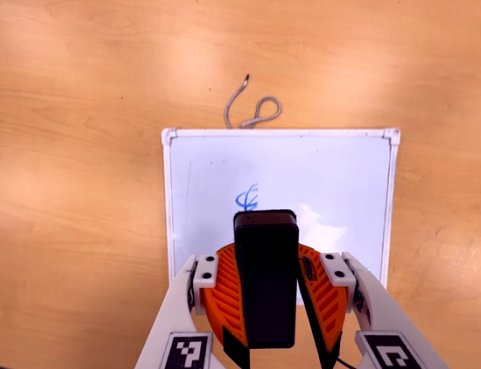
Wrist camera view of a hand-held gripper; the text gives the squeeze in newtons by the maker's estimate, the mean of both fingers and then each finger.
{"total": 10.3, "left": 9.7, "right": 11.0}